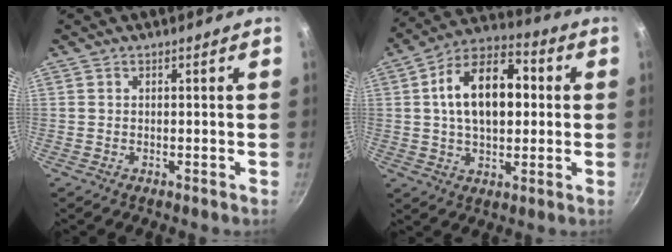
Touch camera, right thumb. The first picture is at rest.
{"total": 16.8, "force": [2.1, 10.1, 13.3], "torque": [-0.185, 0.024, 0.020]}